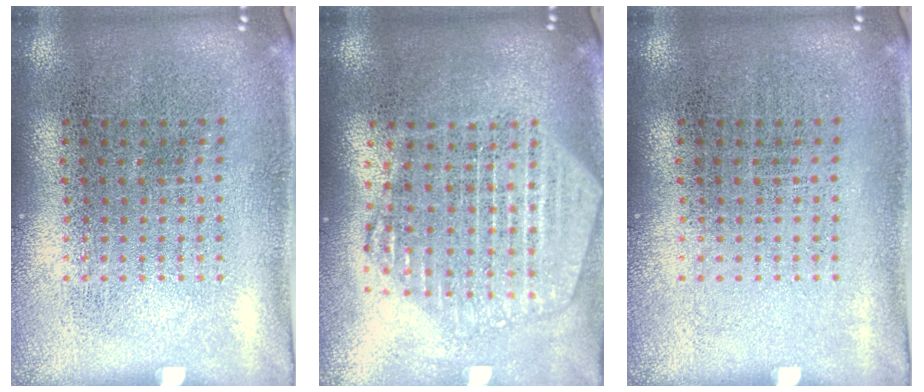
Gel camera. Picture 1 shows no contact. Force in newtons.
{"total": 2.1, "press": 1.9, "slide": 1.0}
{"total": 0.0}